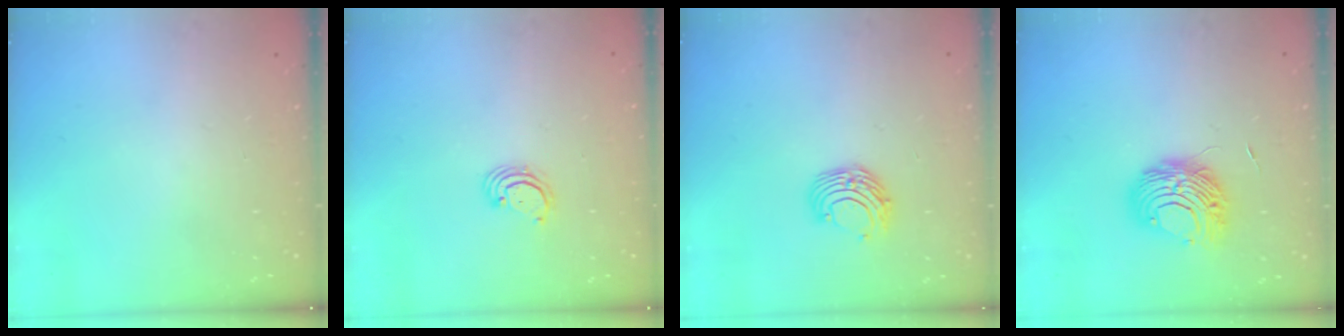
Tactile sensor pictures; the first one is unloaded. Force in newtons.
{"total": 2.5, "press": 2.5, "slide": 0.3}
{"total": 8.8, "press": 8.8, "slide": 0.9}
{"total": 9.2, "press": 9.2, "slide": 0.5}